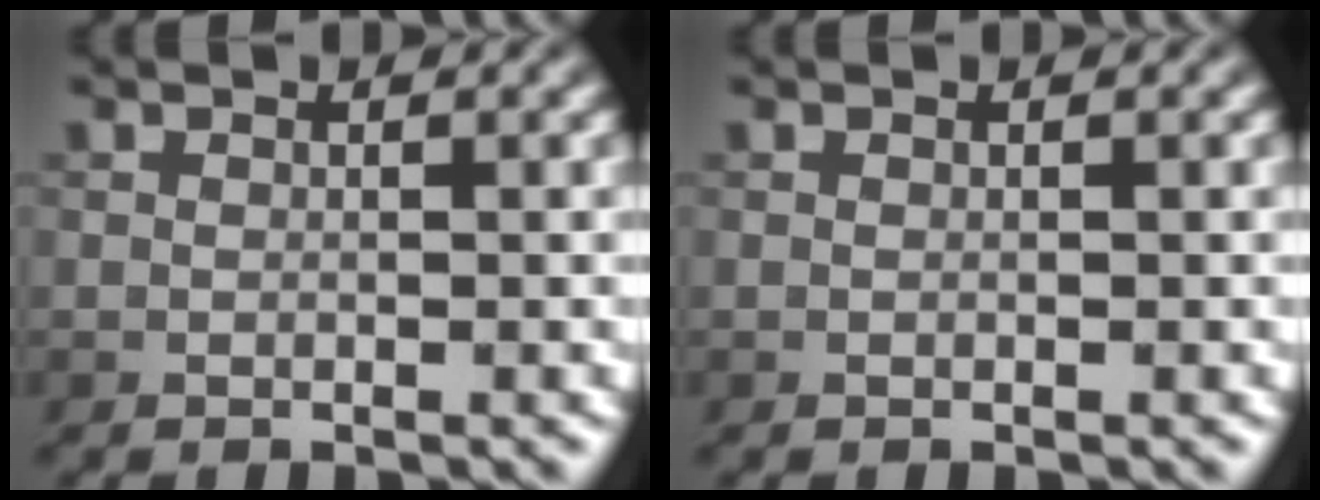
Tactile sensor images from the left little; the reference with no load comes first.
{"total": 0.0}